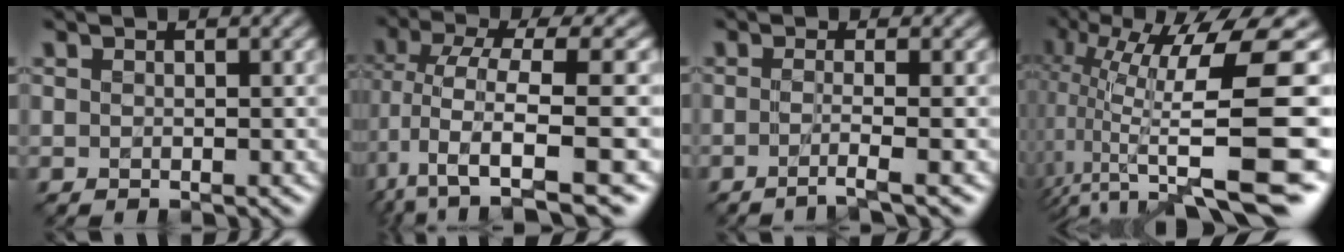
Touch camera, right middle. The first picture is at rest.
{"total": 8.3, "force": [-2.9, 3.0, 7.1], "torque": [-0.133, 0.005, -0.057]}
{"total": 2.6, "force": [-1.0, 0.6, 2.3], "torque": [-0.027, -0.007, -0.033]}
{"total": 12.8, "force": [1.5, 2.9, 12.4], "torque": [-0.206, 0.007, 0.046]}